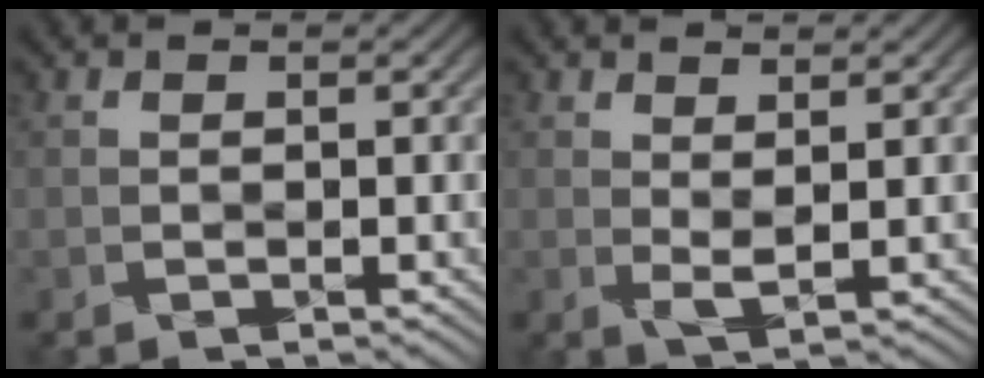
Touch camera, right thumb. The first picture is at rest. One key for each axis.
{"total": 1.8, "fx": 1.0, "fy": 0.3, "fz": 1.5, "tx": -0.032, "ty": -0.003, "tz": 0.020}